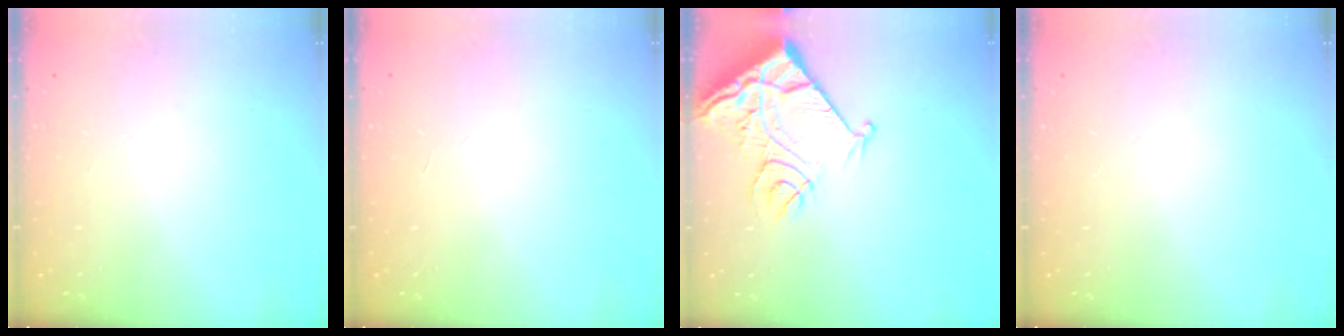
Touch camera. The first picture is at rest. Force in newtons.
{"total": 1.7, "press": 1.7, "slide": 0.1}
{"total": 13.6, "press": 13.5, "slide": 1.7}
{"total": 0.0}